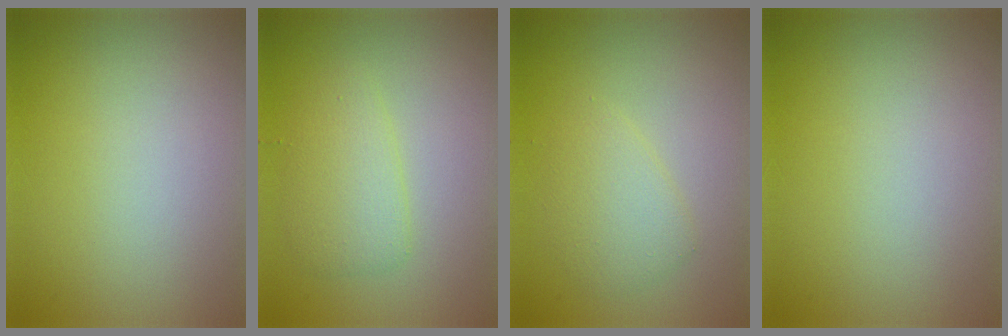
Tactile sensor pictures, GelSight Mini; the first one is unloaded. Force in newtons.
{"total": 2.8, "press": 2.8, "slide": 0.1}
{"total": 2.4, "press": 2.4, "slide": 0.1}
{"total": 0.0}